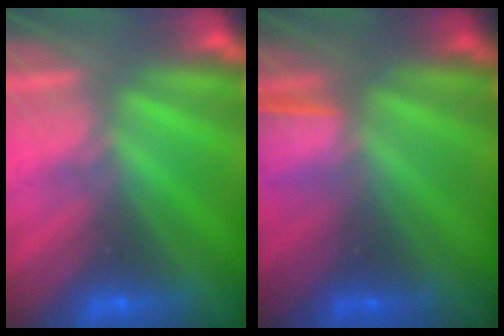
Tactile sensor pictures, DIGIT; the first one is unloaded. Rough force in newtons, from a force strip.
{"total": 1.4}